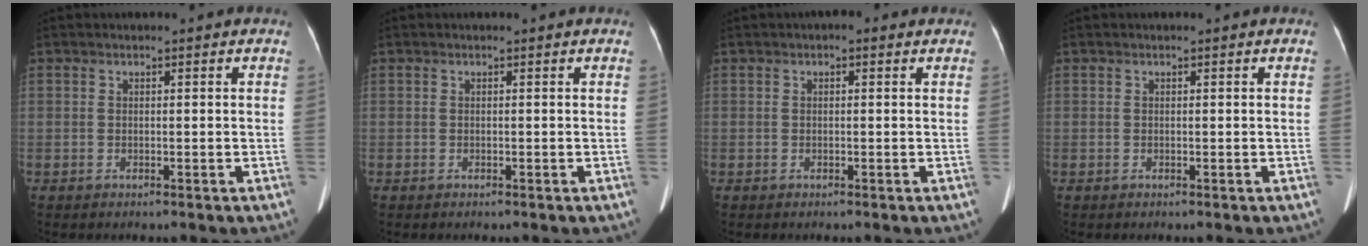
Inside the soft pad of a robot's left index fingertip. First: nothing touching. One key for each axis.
{"total": 0.0}
{"total": 1.2, "fx": 0.4, "fy": 1.0, "fz": 0.6, "tx": -0.009, "ty": 0.016, "tz": 0.000}
{"total": 0.0}